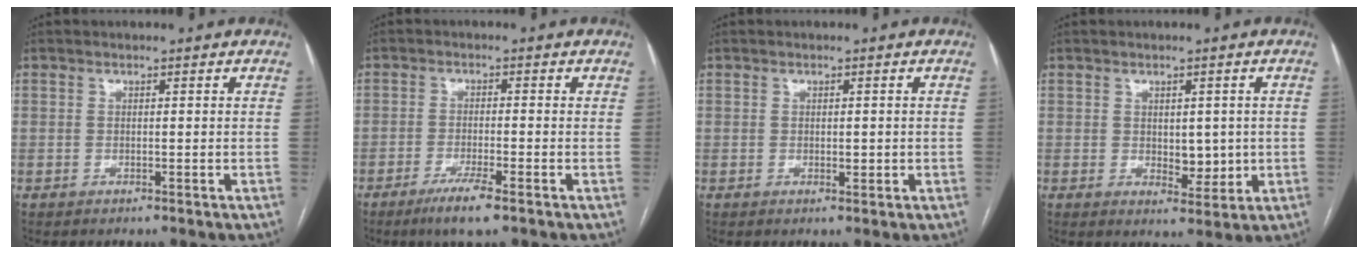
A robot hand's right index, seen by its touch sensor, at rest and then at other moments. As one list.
[{"total": 5.1, "force": [-3.1, 0.1, 4.1], "torque": [-0.076, -0.012, -0.058]}, {"total": 1.2, "force": [-0.1, 0.6, 1.1], "torque": [-0.016, 0.000, 0.003]}, {"total": 4.6, "force": [0.1, 2.6, 3.8], "torque": [-0.046, -0.003, 0.013]}]